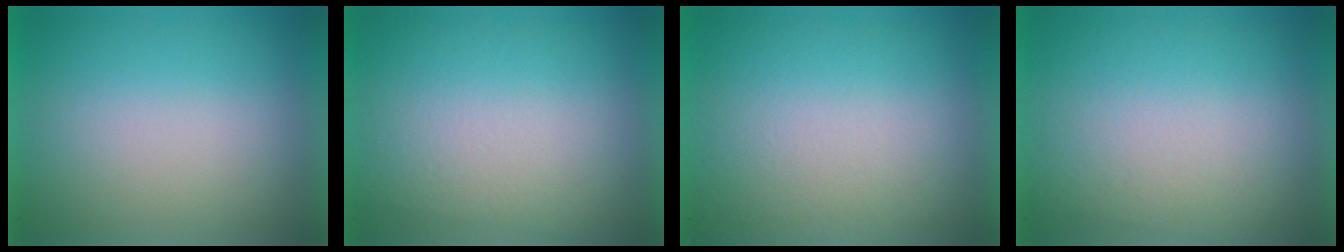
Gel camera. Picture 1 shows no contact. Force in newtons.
{"total": 2.8}
{"total": 4.0}
{"total": 2.6}